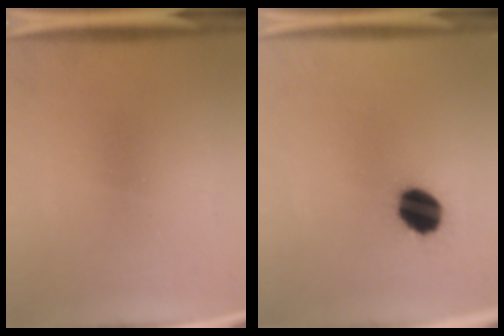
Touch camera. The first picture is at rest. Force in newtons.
{"total": 10.2}